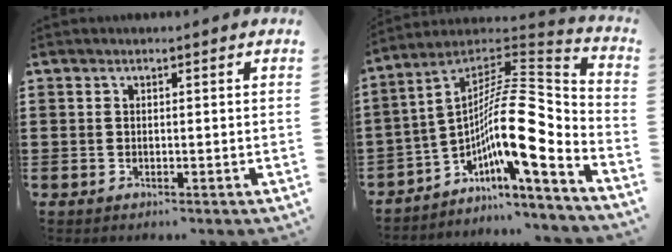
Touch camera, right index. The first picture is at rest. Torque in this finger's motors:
{"motor_torque": [-0.07, 0.01, 0.29, 0.01]}